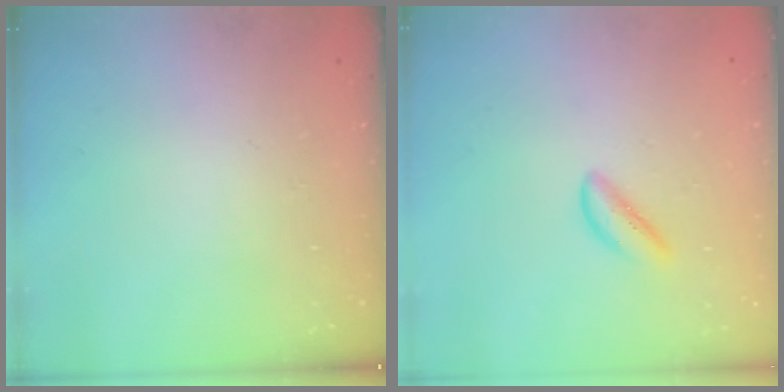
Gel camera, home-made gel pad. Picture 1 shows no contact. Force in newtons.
{"total": 2.7, "press": 2.6, "slide": 0.8}